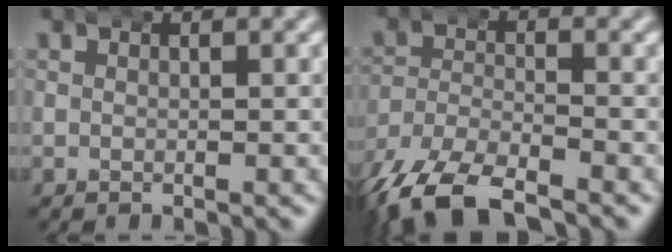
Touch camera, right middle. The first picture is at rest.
{"total": 8.3, "force": [-6.8, 3.4, 3.5], "torque": [-0.085, -0.028, -0.105]}